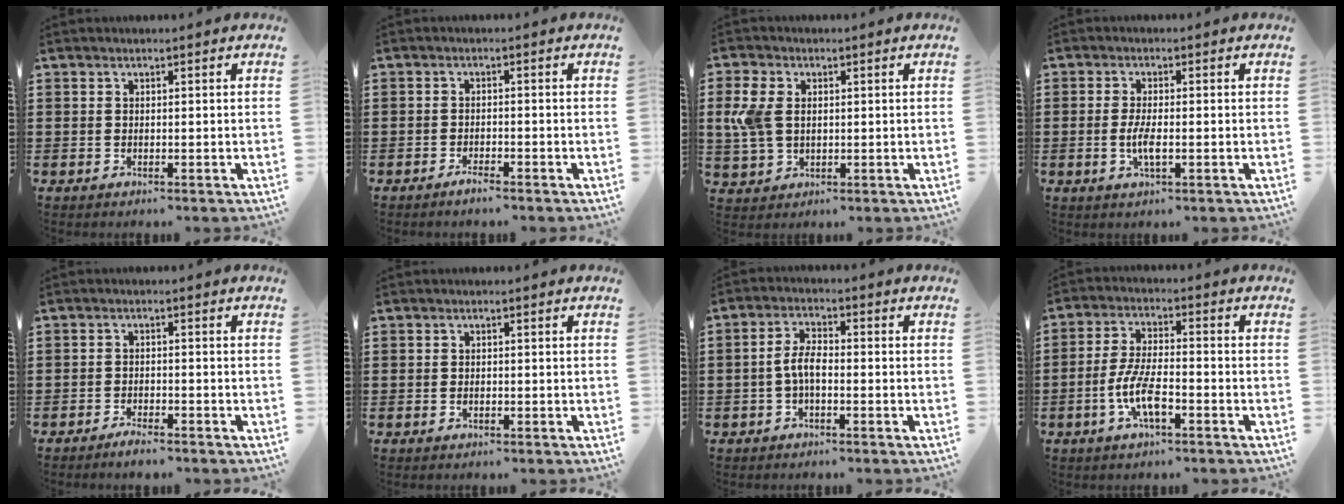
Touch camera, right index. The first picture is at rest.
{"total": 1.6, "force": [-1.5, 0.1, 0.7], "torque": [-0.014, -0.004, -0.026]}
{"total": 5.9, "force": [0.9, 4.0, 4.2], "torque": [-0.127, 0.001, 0.006]}
{"total": 3.5, "force": [-0.8, 0.8, 3.3], "torque": [-0.072, -0.005, -0.019]}
{"total": 1.9, "force": [-1.8, 0.1, 0.6], "torque": [-0.015, 0.000, -0.035]}
{"total": 0.6, "force": [-0.3, 0.4, 0.4], "torque": [-0.010, -0.002, -0.005]}
{"total": 4.3, "force": [-1.2, 1.7, 3.8], "torque": [-0.090, 0.000, -0.028]}
{"total": 7.5, "force": [-2.8, 2.3, 6.5], "torque": [-0.149, -0.012, -0.057]}